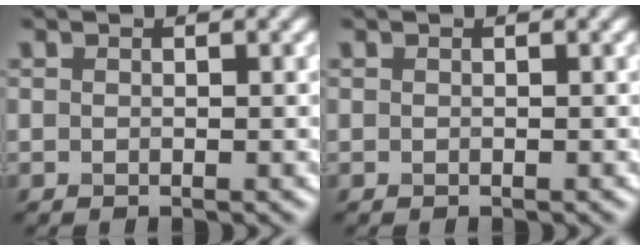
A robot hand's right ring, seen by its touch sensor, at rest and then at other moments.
{"total": 0.0}